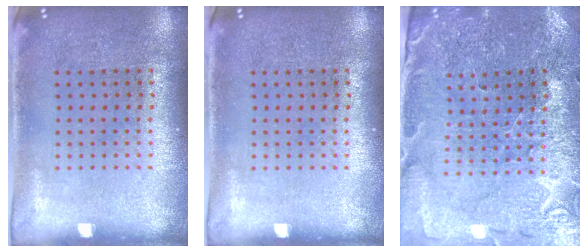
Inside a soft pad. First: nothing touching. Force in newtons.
{"total": 0.0}
{"total": 1.5, "press": 1.5, "slide": 0.1}